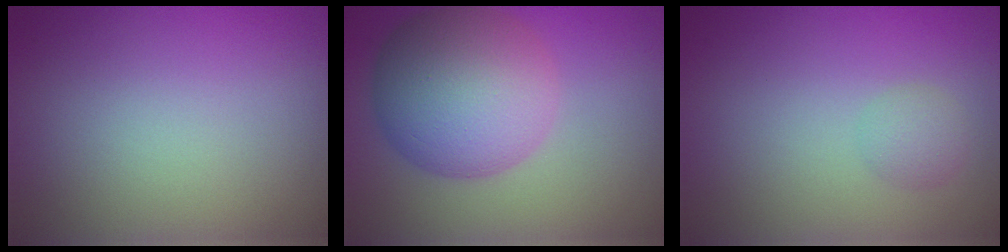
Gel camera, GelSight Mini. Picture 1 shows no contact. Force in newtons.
{"total": 9.7, "press": 9.7, "slide": 0.1}
{"total": 1.5, "press": 1.5, "slide": 0.0}